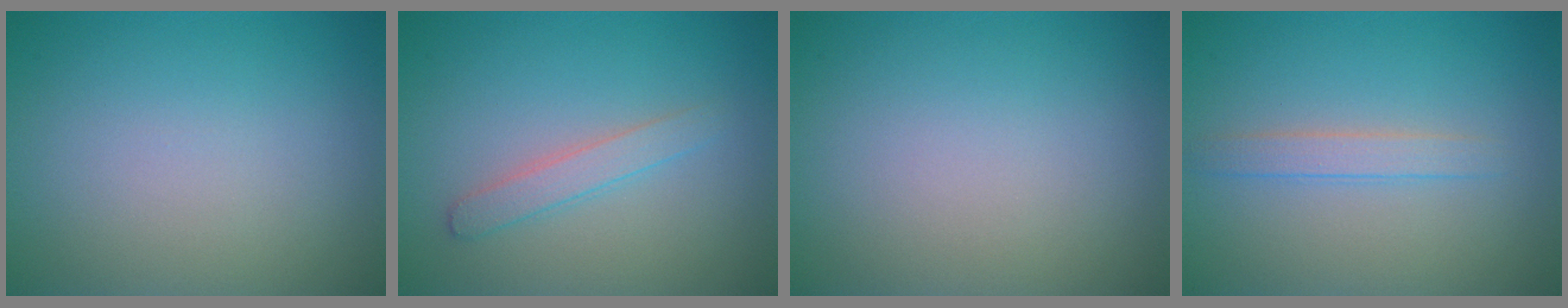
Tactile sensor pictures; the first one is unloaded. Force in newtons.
{"total": 1.7, "press": 1.7, "slide": 0.1}
{"total": 0.0}
{"total": 1.7, "press": 1.7, "slide": 0.1}